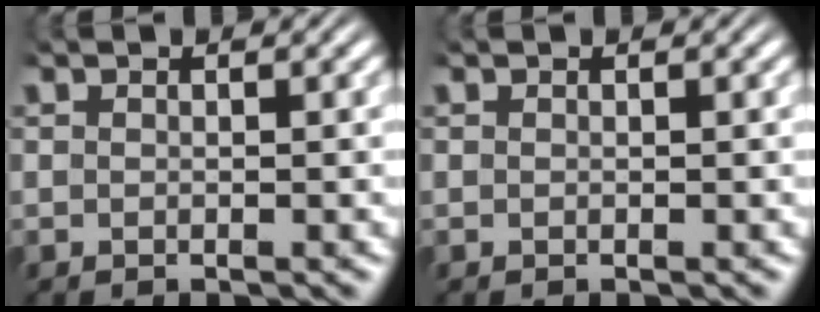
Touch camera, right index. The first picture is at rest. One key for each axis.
{"total": 0.0}